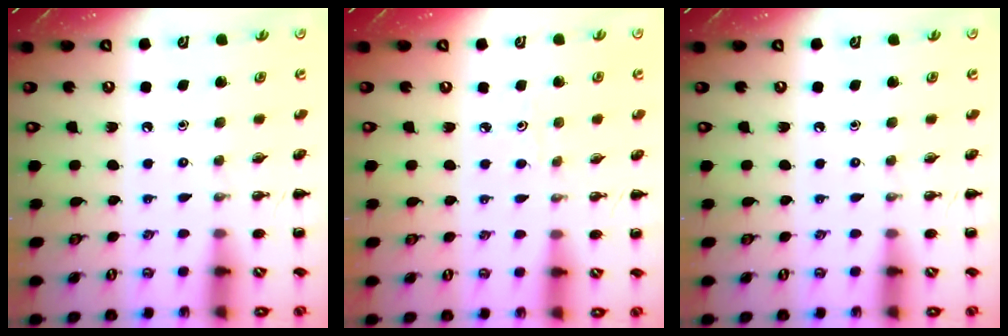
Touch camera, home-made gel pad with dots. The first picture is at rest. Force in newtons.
{"total": 2.5, "press": 2.4, "slide": 0.8}
{"total": 0.0}